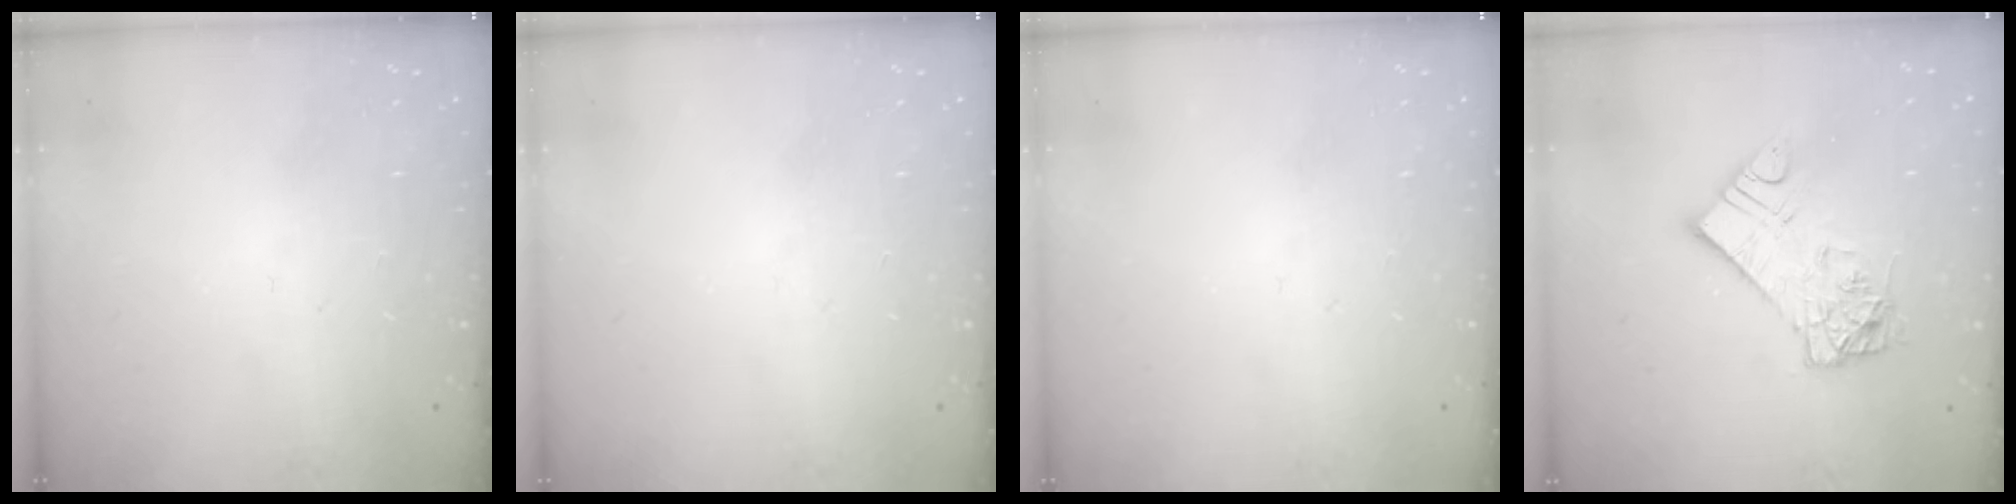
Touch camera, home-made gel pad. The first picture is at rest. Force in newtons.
{"total": 0.0}
{"total": 0.0}
{"total": 11.0, "press": 10.9, "slide": 1.0}